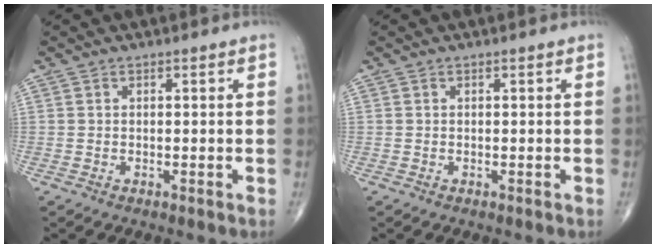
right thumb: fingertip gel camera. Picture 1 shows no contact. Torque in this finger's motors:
{"motor_torque": [0.00, 0.00, -0.04, 0.05, 0.00]}